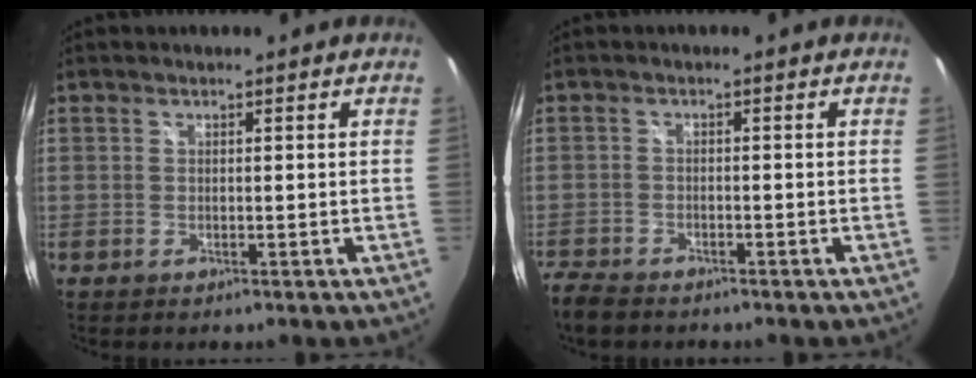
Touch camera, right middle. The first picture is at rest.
{"total": 5.3, "force": [-4.7, 1.6, 1.9], "torque": [-0.064, -0.022, -0.094]}